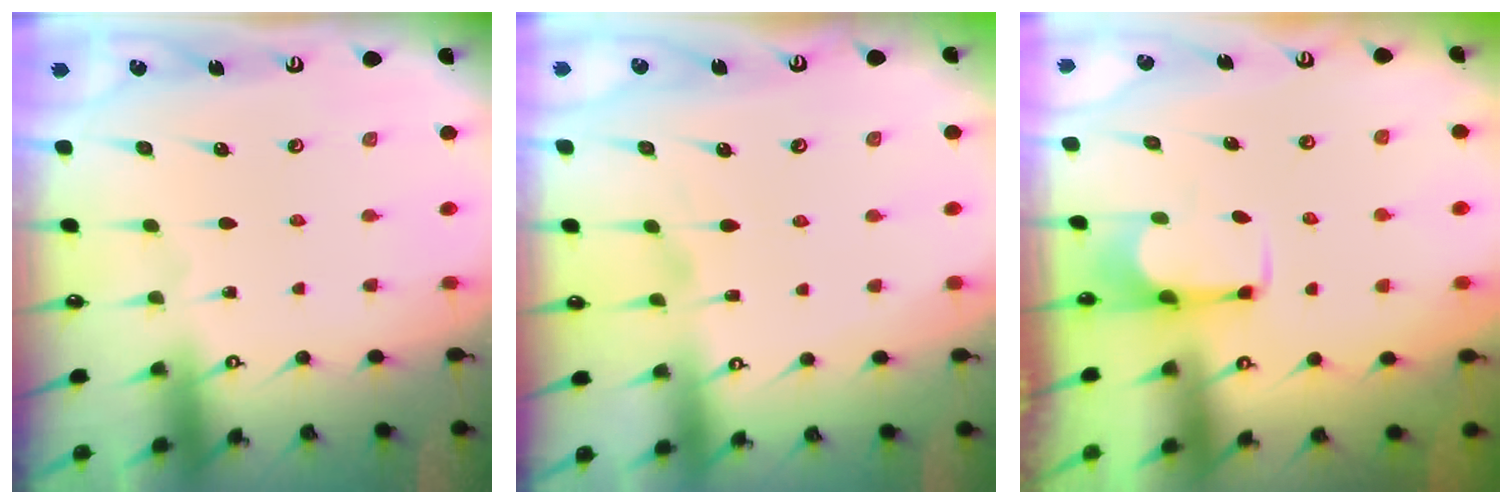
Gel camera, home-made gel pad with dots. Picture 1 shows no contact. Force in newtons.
{"total": 0.9, "press": 0.1, "slide": 0.9}
{"total": 2.7, "press": 2.5, "slide": 0.9}